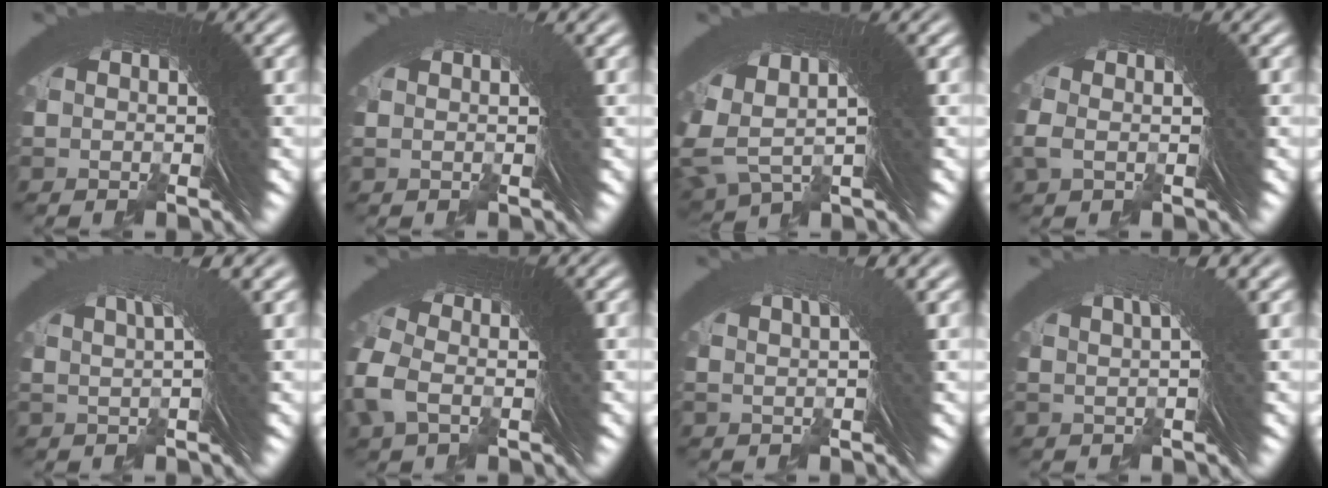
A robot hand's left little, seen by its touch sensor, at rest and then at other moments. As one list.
[{"total": 1.1, "force": [0.3, 0.0, 1.1], "torque": [-0.006, 0.021, -0.003]}, {"total": 8.2, "force": [2.9, 5.2, 5.6], "torque": [-0.137, -0.003, 0.052]}, {"total": 1.2, "force": [0.3, 0.2, 1.2], "torque": [-0.021, 0.004, 0.004]}, {"total": 3.5, "force": [2.0, -0.6, 2.9], "torque": [-0.017, 0.028, 0.030]}, {"total": 2.4, "force": [-0.2, 1.6, 1.8], "torque": [-0.049, -0.003, -0.003]}, {"total": 2.4, "force": [1.2, -1.0, 1.8], "torque": [-0.003, 0.024, 0.019]}, {"total": 2.9, "force": [1.5, -0.8, 2.3], "torque": [-0.009, 0.026, 0.024]}]